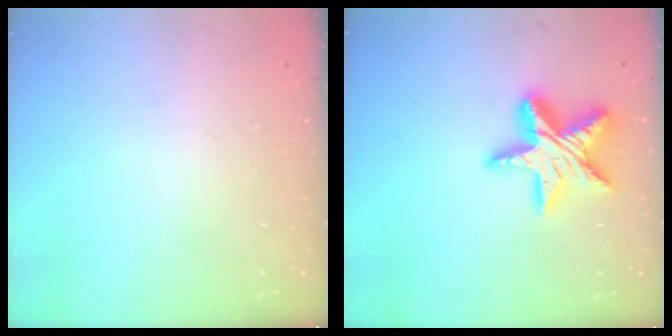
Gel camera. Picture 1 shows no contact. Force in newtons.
{"total": 16.1, "press": 16.1, "slide": 1.2}